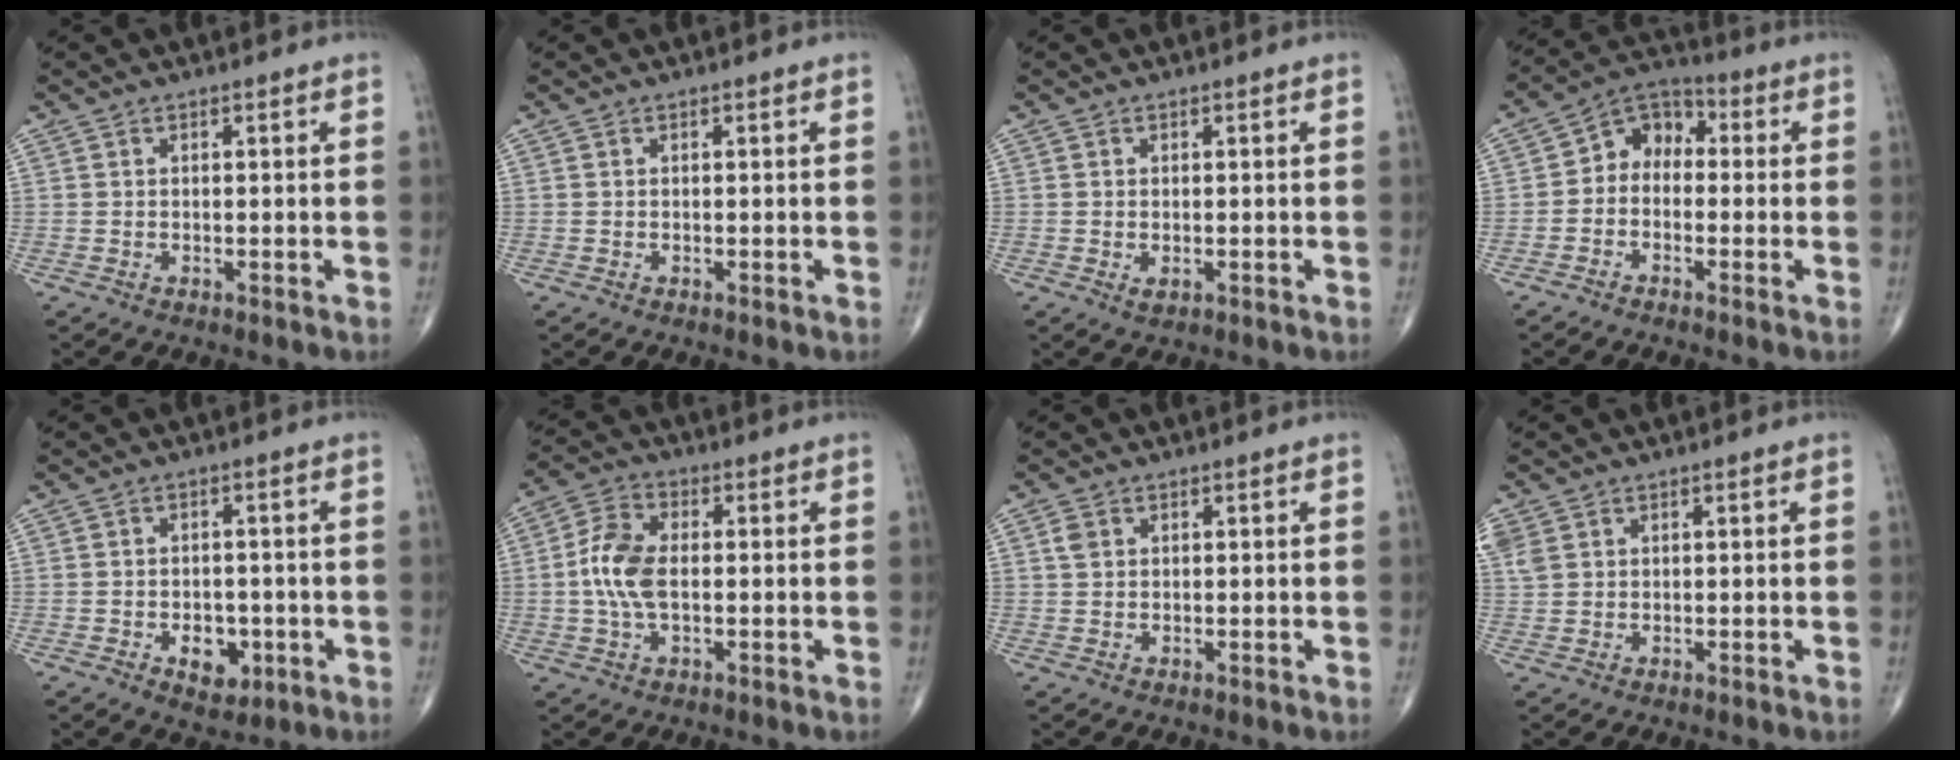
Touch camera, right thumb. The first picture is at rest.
{"total": 0.0}
{"total": 1.3, "force": [-0.3, 0.7, 1.0], "torque": [-0.015, -0.004, -0.002]}
{"total": 7.3, "force": [-0.6, 5.6, 4.6], "torque": [-0.043, 0.032, -0.033]}
{"total": 5.6, "force": [-1.9, 3.7, 3.8], "torque": [-0.029, 0.004, -0.020]}
{"total": 8.6, "force": [-0.2, 4.8, 7.2], "torque": [-0.155, 0.014, -0.009]}
{"total": 1.8, "force": [0.7, 1.4, 1.0], "torque": [-0.018, 0.002, 0.013]}
{"total": 3.6, "force": [1.5, 2.7, 1.9], "torque": [-0.050, 0.009, 0.039]}